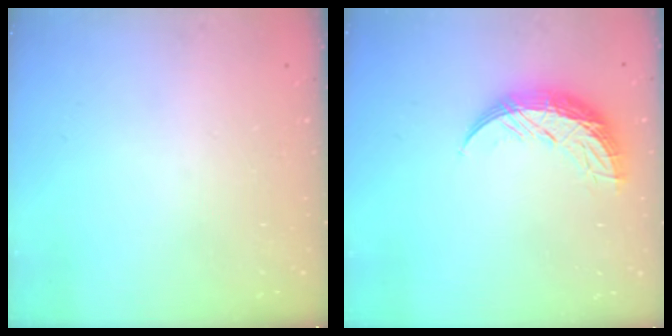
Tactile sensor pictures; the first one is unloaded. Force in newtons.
{"total": 9.7, "press": 9.7, "slide": 0.9}